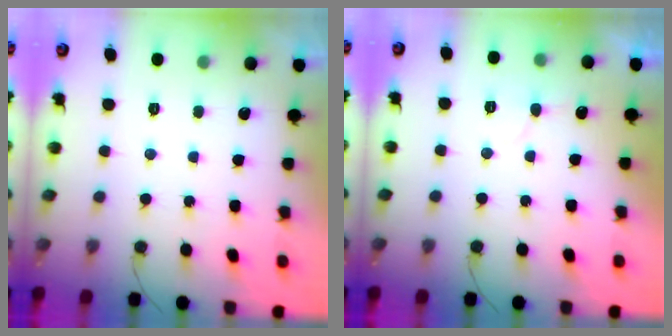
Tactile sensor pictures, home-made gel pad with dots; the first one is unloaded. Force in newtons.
{"total": 6.2, "press": 6.2, "slide": 0.4}